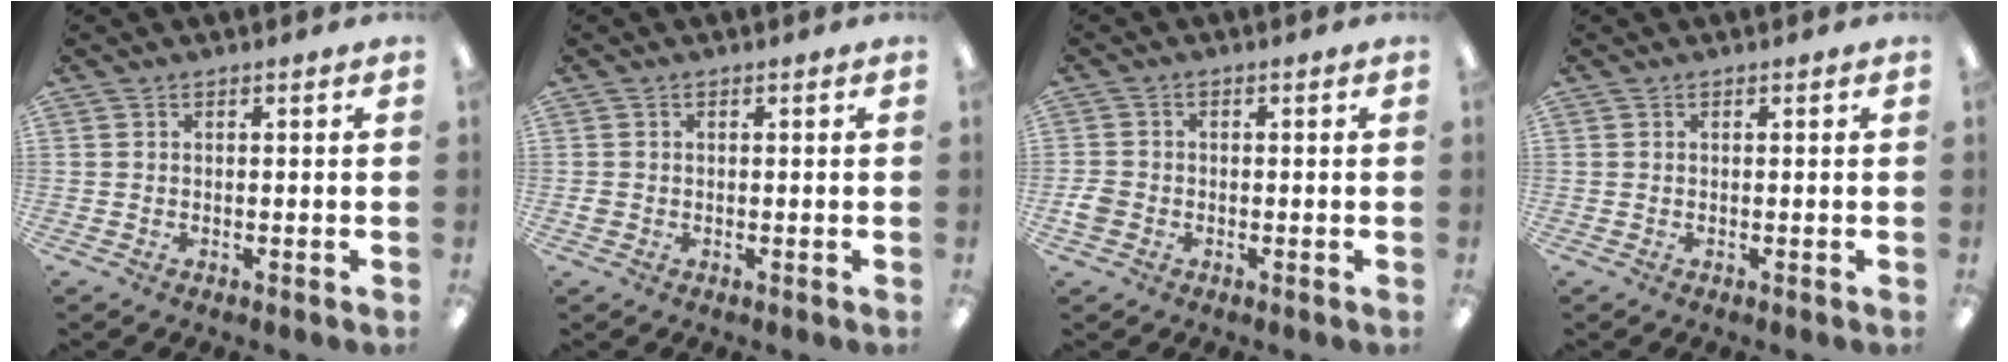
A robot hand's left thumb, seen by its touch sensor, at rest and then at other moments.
{"total": 1.2, "force": [-0.1, 1.1, 0.5], "torque": [-0.010, 0.005, -0.002]}
{"total": 3.3, "force": [-1.1, 2.7, 1.5], "torque": [-0.021, 0.009, -0.019]}
{"total": 0.0}